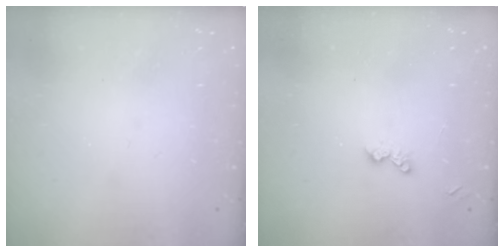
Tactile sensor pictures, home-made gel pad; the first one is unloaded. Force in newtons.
{"total": 5.2, "press": 5.1, "slide": 0.8}